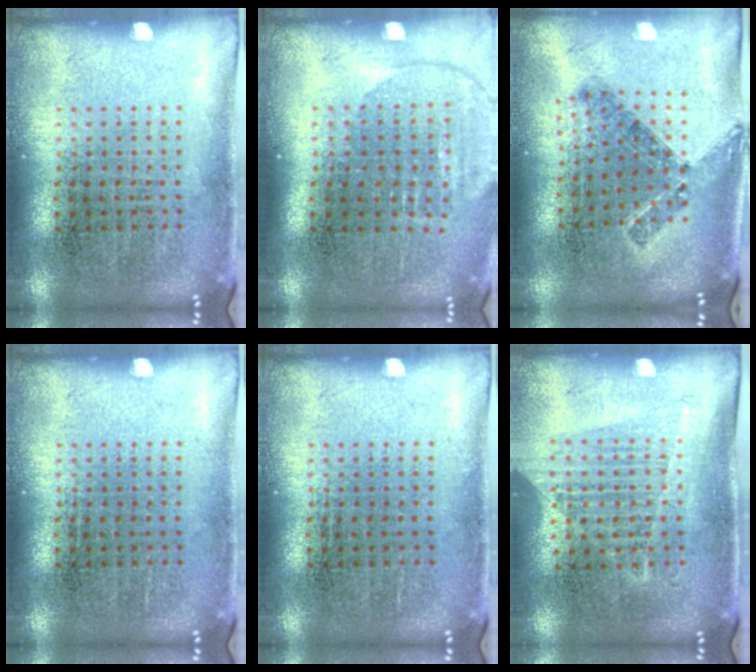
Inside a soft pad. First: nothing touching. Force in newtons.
{"total": 1.5, "press": 1.3, "slide": 0.6}
{"total": 0.7, "press": 0.7, "slide": 0.2}
{"total": 0.0}
{"total": 0.0}
{"total": 1.3, "press": 1.2, "slide": 0.4}